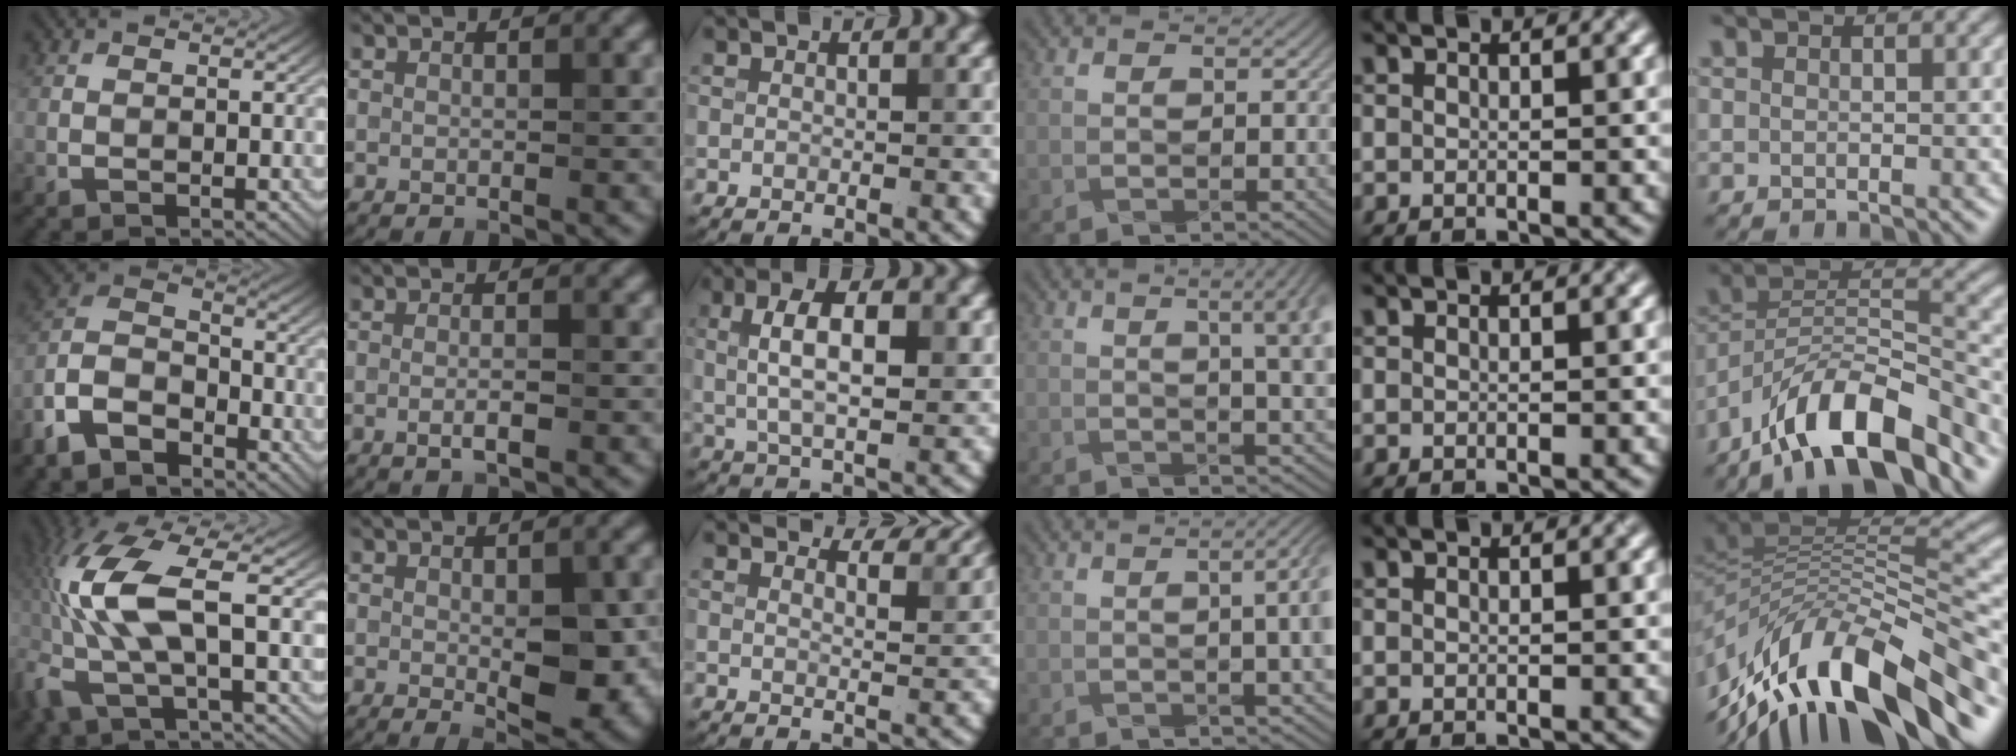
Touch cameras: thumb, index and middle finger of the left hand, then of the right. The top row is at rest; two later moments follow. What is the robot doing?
{"motion": "wrap", "object": "scarf"}